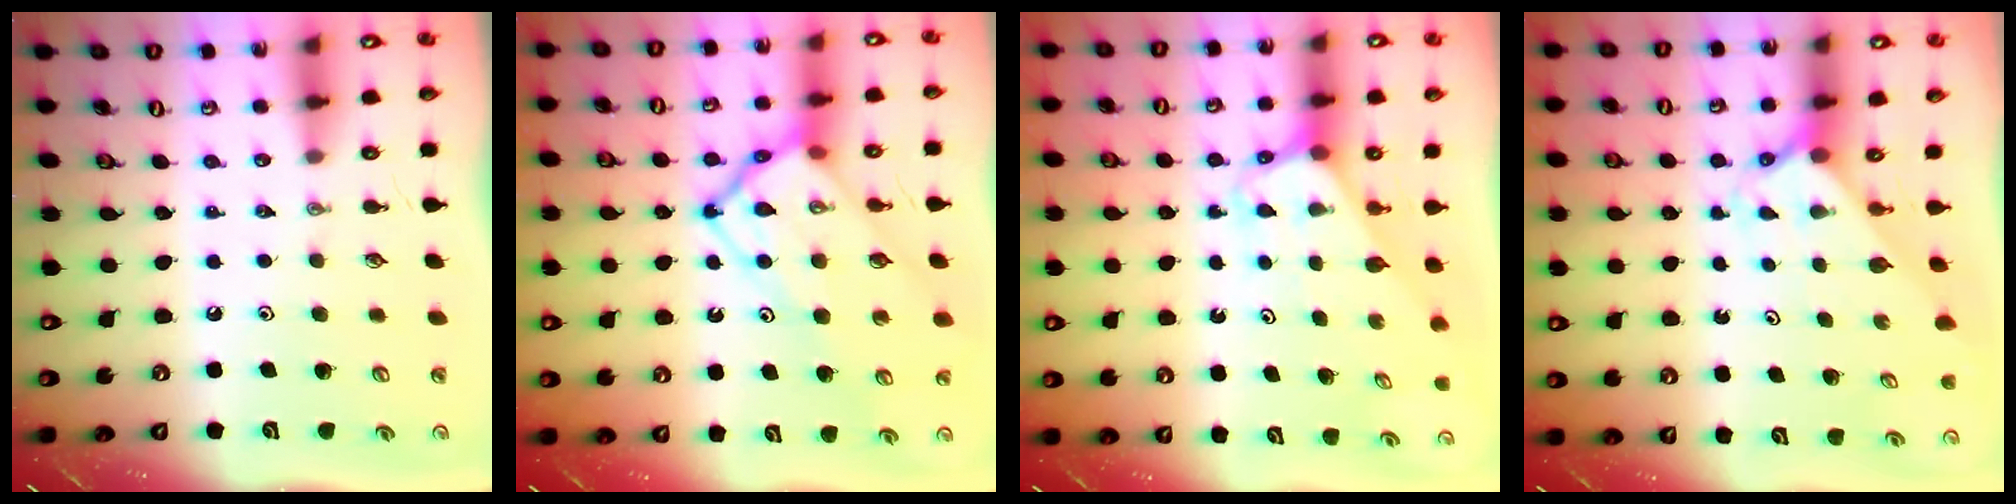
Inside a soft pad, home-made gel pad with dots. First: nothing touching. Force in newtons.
{"total": 17.0, "press": 16.9, "slide": 1.7}
{"total": 3.0, "press": 3.0, "slide": 0.2}
{"total": 2.0, "press": 2.0, "slide": 0.1}